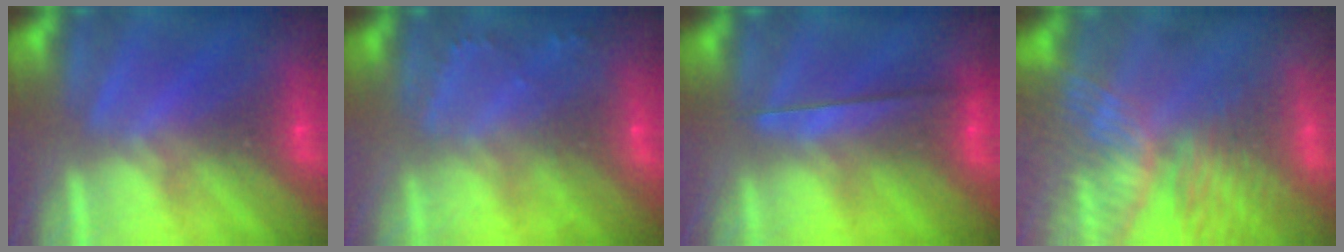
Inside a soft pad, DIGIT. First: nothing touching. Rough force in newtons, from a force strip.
{"total": 2.2}
{"total": 2.3}
{"total": 8.3}